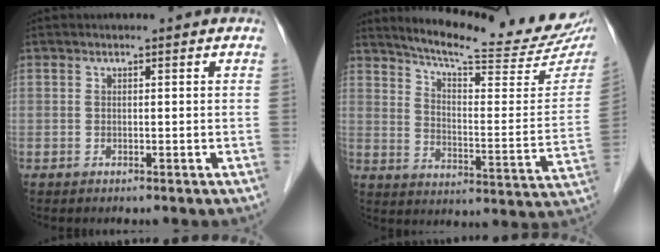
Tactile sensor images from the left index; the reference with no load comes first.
{"total": 21.5, "force": [19.3, 1.4, 9.3], "torque": [-0.135, -0.063, 0.250]}